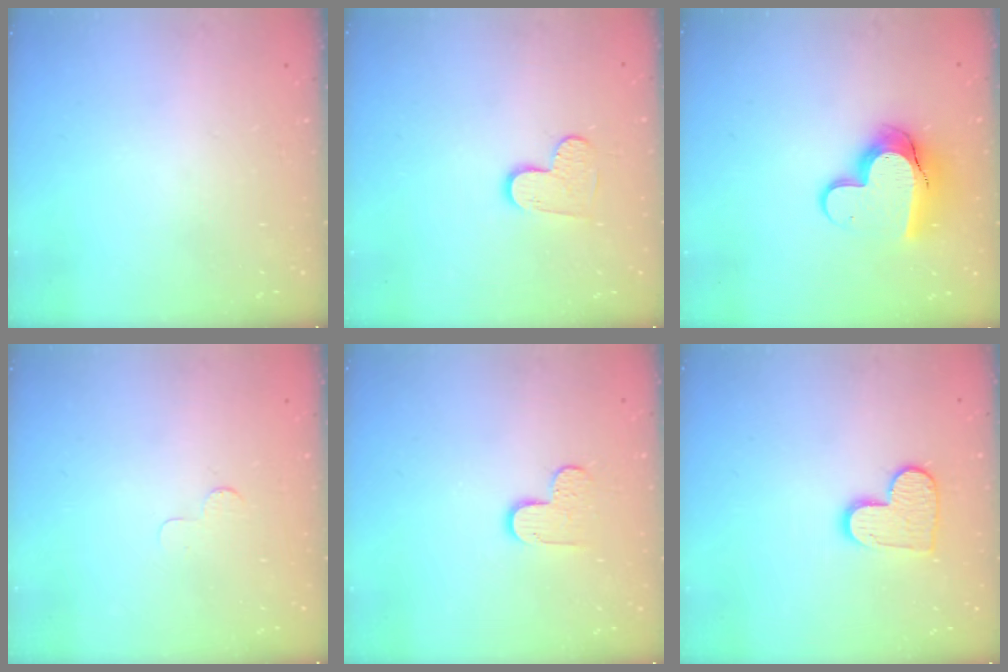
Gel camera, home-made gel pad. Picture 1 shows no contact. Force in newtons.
{"total": 6.3, "press": 6.3, "slide": 0.1}
{"total": 11.8, "press": 11.8, "slide": 1.0}
{"total": 2.5, "press": 2.5, "slide": 0.2}
{"total": 4.9, "press": 4.9, "slide": 0.2}
{"total": 9.6, "press": 9.6, "slide": 0.6}